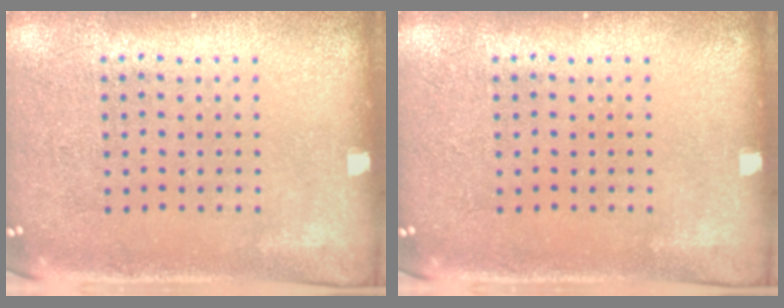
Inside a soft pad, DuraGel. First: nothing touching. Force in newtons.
{"total": 0.0}